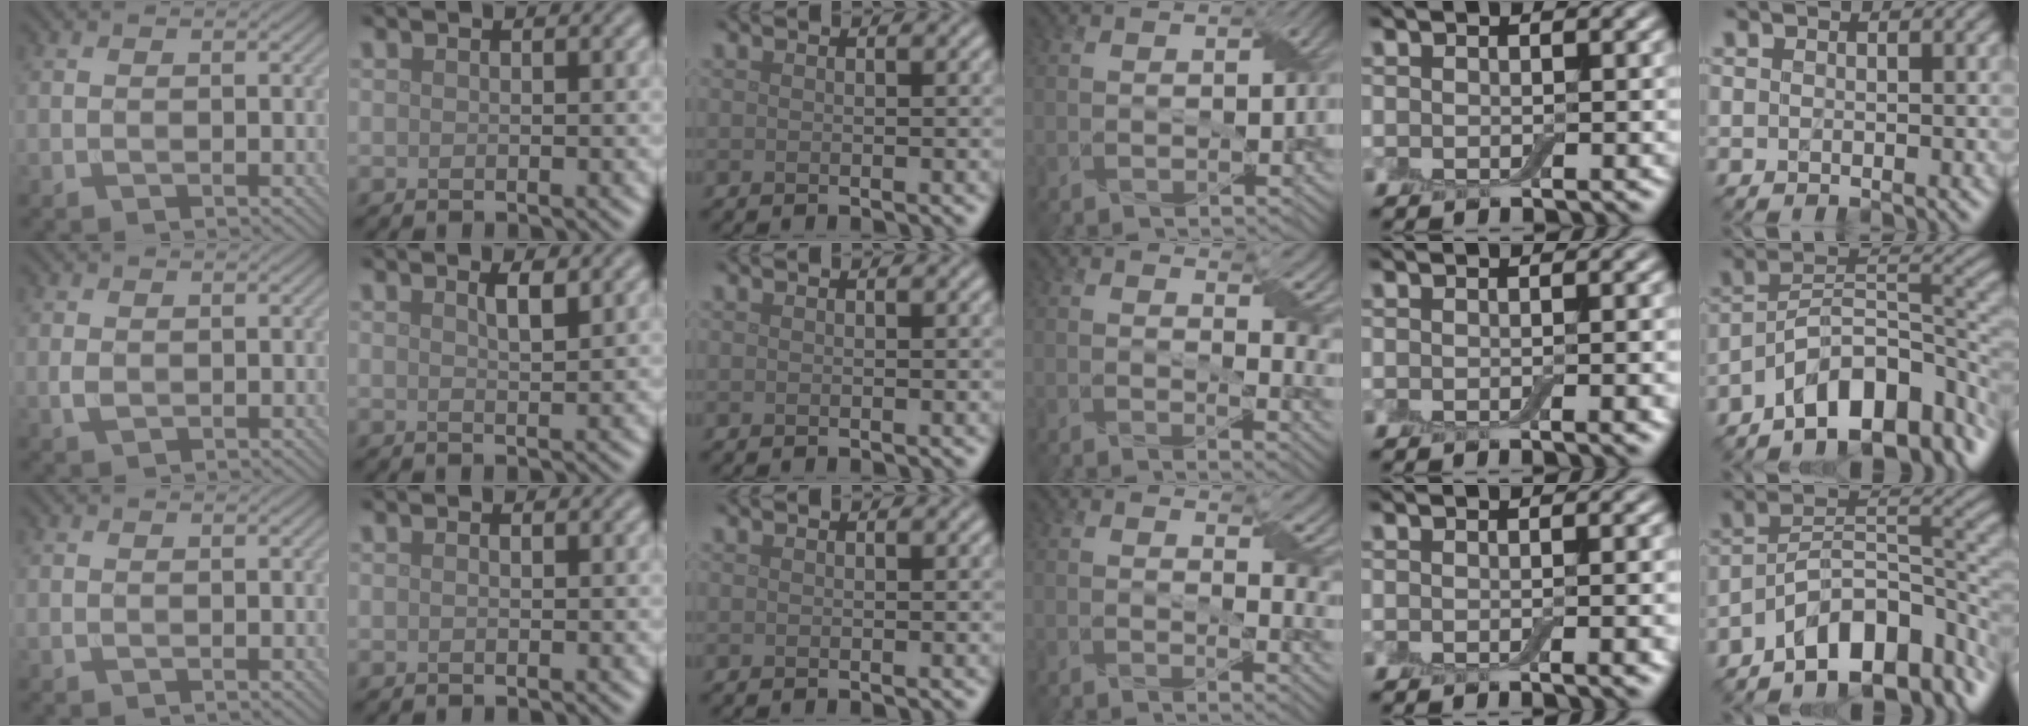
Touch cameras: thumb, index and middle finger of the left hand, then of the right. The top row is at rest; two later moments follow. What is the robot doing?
{"motion": "wrap", "object": "adhesive wrap"}